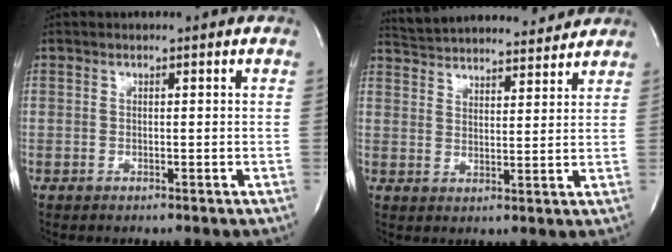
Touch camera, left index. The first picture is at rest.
{"total": 17.0, "force": [16.1, 3.0, 4.4], "torque": [-0.080, 0.022, 0.236]}